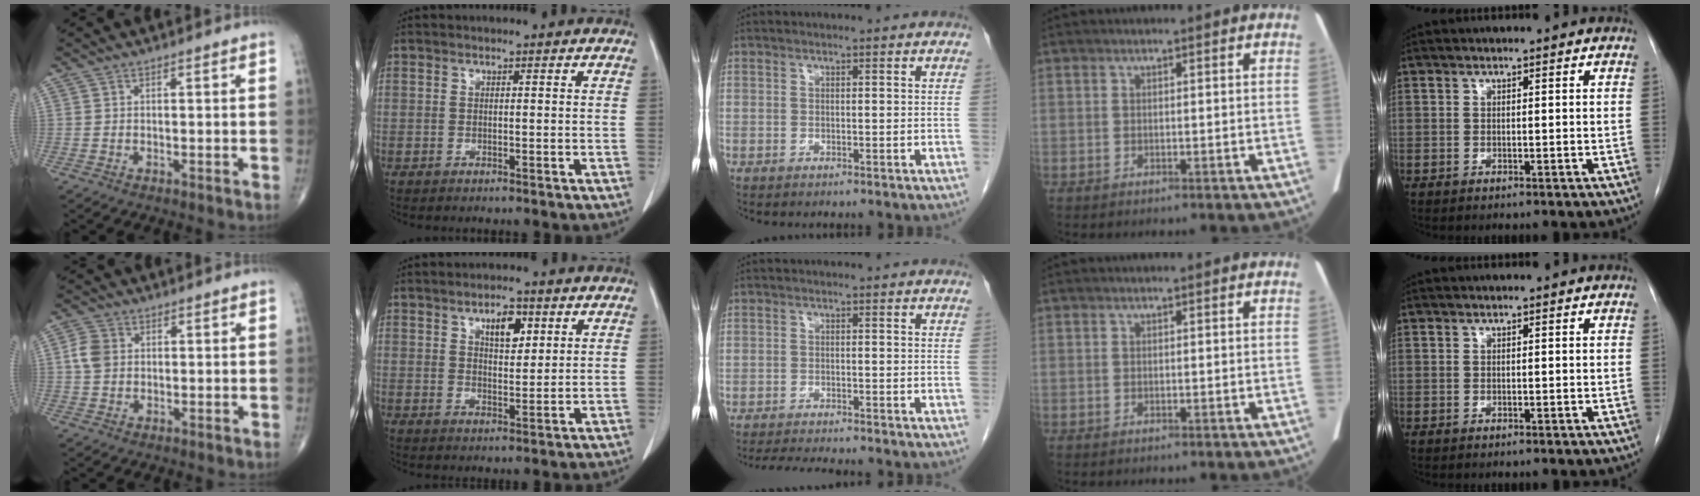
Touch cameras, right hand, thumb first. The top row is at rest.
{"thumb": {"total": 4.2, "force": [0.5, 3.3, 2.4], "torque": [-0.046, 0.006, 0.005]}, "index": {"total": 5.0, "force": [2.4, 2.1, 3.8], "torque": [-0.062, -0.001, 0.041]}, "middle": {"total": 5.7, "force": [-5.2, 0.1, 2.1], "torque": [-0.033, -0.016, -0.083]}}